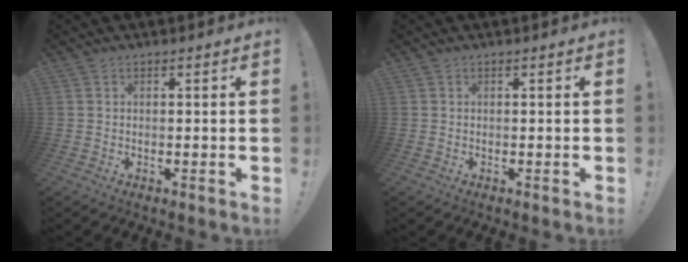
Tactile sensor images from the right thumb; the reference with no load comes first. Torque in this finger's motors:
{"motor_torque": [0.00, 0.00, -0.03, 0.01, 0.07]}